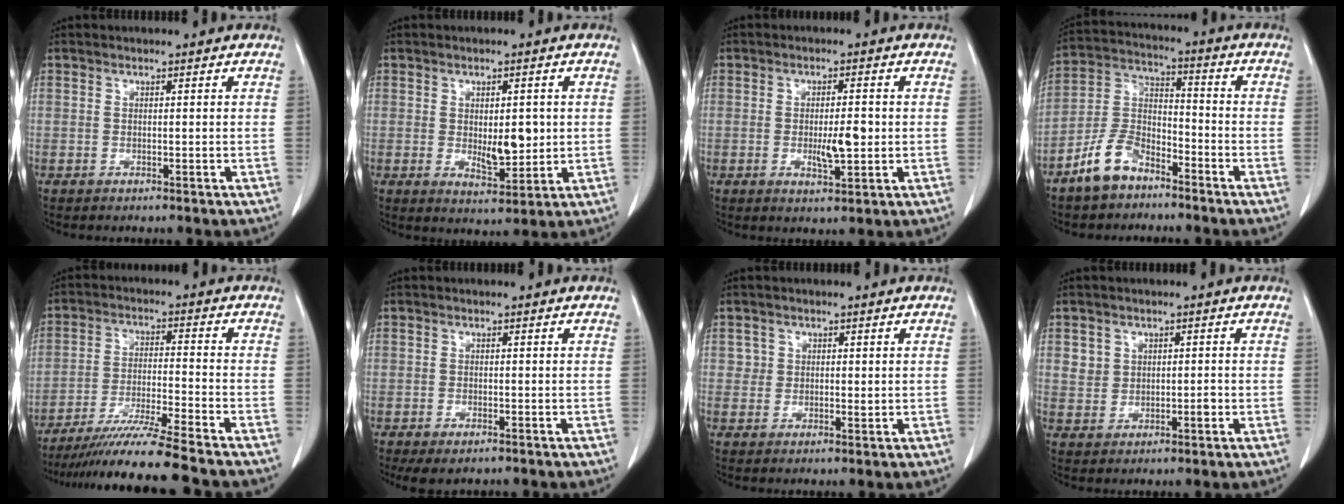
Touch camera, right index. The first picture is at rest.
{"total": 5.6, "force": [0.1, 2.4, 5.1], "torque": [-0.073, -0.010, 0.009]}
{"total": 4.7, "force": [-0.5, 1.2, 4.5], "torque": [-0.075, -0.004, -0.004]}
{"total": 9.0, "force": [-6.4, 4.4, 4.5], "torque": [-0.106, 0.006, -0.132]}
{"total": 12.9, "force": [-11.1, -2.0, 6.2], "torque": [-0.101, -0.030, -0.190]}
{"total": 3.1, "force": [-2.1, 1.2, 1.9], "torque": [-0.037, -0.009, -0.029]}
{"total": 2.1, "force": [0.6, 1.9, 0.7], "torque": [-0.004, -0.002, 0.006]}
{"total": 3.4, "force": [0.5, 2.9, 1.7], "torque": [-0.022, 0.008, 0.013]}